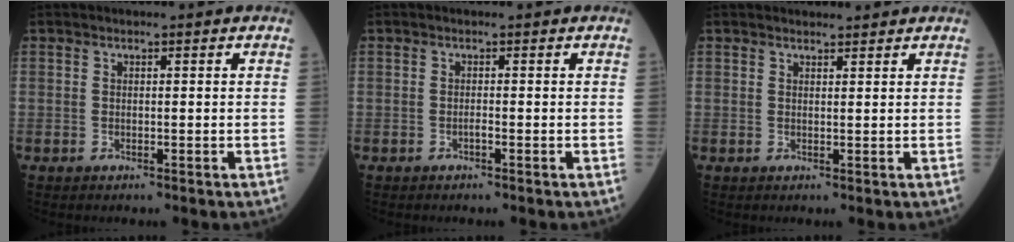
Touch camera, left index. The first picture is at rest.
{"total": 0.6, "force": [-0.6, 0.0, 0.3], "torque": [-0.005, -0.003, -0.011]}
{"total": 2.3, "force": [2.2, 0.5, 0.4], "torque": [-0.009, 0.007, 0.030]}